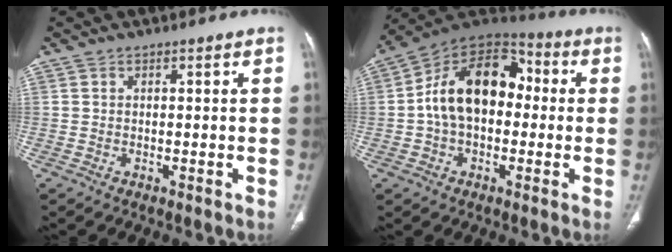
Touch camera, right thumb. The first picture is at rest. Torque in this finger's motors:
{"motor_torque": [2.00, 2.59, 1.02, -0.62, 0.16]}